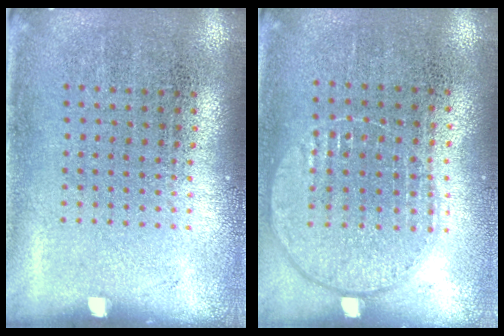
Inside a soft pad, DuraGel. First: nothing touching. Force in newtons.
{"total": 0.9, "press": 0.9, "slide": 0.4}